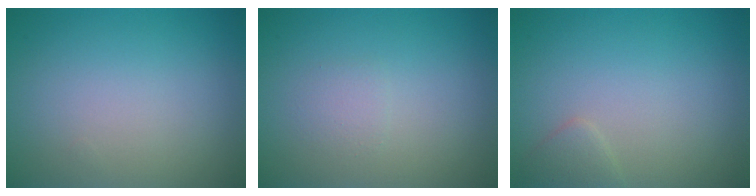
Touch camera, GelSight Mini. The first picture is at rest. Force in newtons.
{"total": 1.0, "press": 1.0, "slide": 0.1}
{"total": 1.2, "press": 1.2, "slide": 0.1}